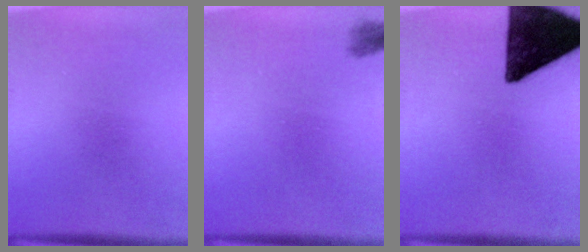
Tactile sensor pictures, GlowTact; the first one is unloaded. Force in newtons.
{"total": 1.3}
{"total": 15.3}